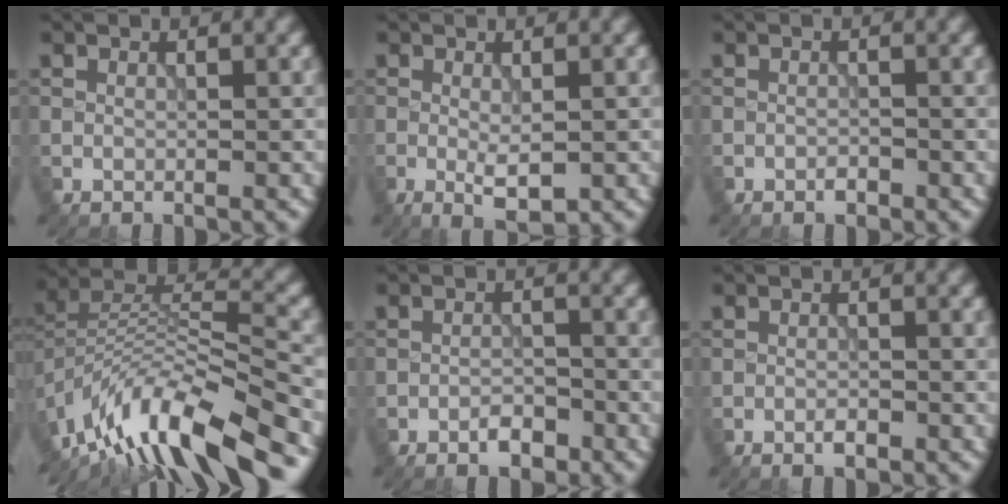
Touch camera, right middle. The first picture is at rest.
{"total": 2.6, "force": [-0.5, 0.7, 2.4], "torque": [-0.047, -0.008, -0.006]}
{"total": 0.8, "force": [-0.6, 0.3, 0.5], "torque": [-0.007, 0.001, -0.011]}
{"total": 13.3, "force": [-9.2, 3.9, 8.8], "torque": [-0.167, 0.022, -0.166]}
{"total": 1.9, "force": [-1.3, 0.7, 1.2], "torque": [-0.016, 0.004, -0.024]}
{"total": 1.1, "force": [-0.7, 0.3, 0.8], "torque": [-0.015, 0.000, -0.012]}